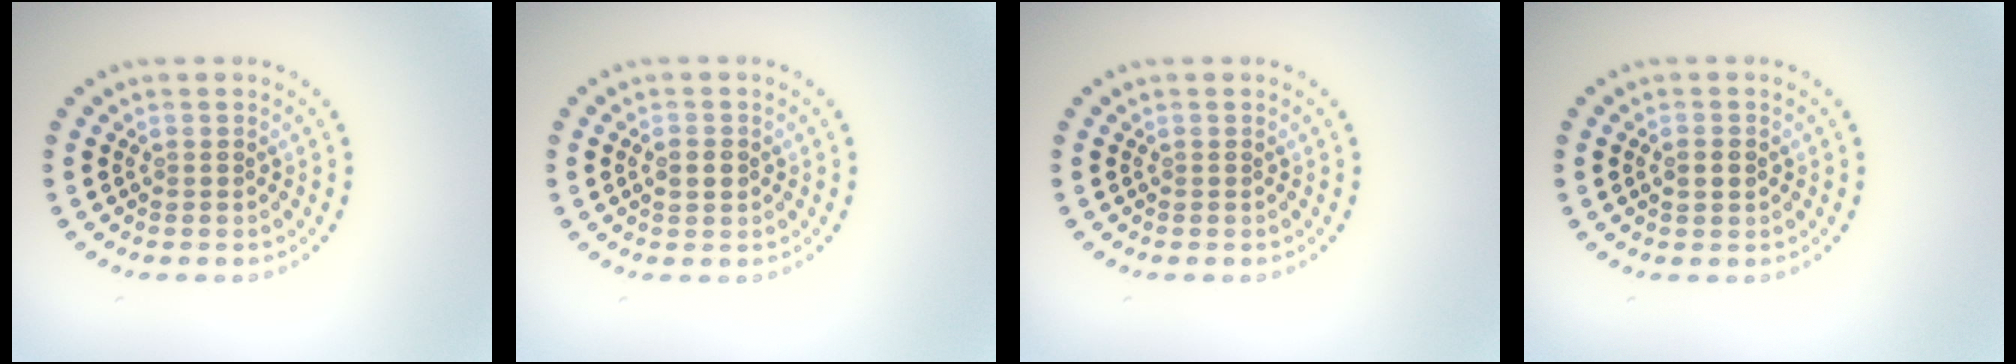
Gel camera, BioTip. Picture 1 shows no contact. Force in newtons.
{"total": 1.3, "press": 1.3, "slide": 0.0}
{"total": 0.0}
{"total": 1.1, "press": 1.1, "slide": 0.1}